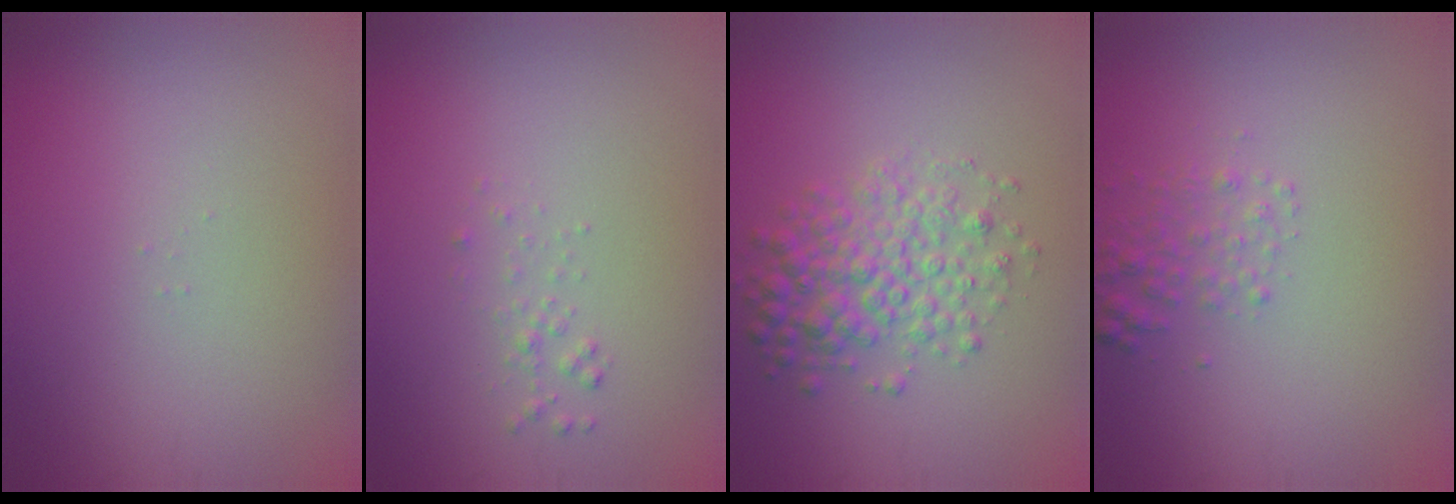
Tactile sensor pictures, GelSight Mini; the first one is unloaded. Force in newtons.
{"total": 0.8, "press": 0.8, "slide": 0.1}
{"total": 4.3, "press": 4.3, "slide": 0.0}
{"total": 1.7, "press": 1.7, "slide": 0.1}